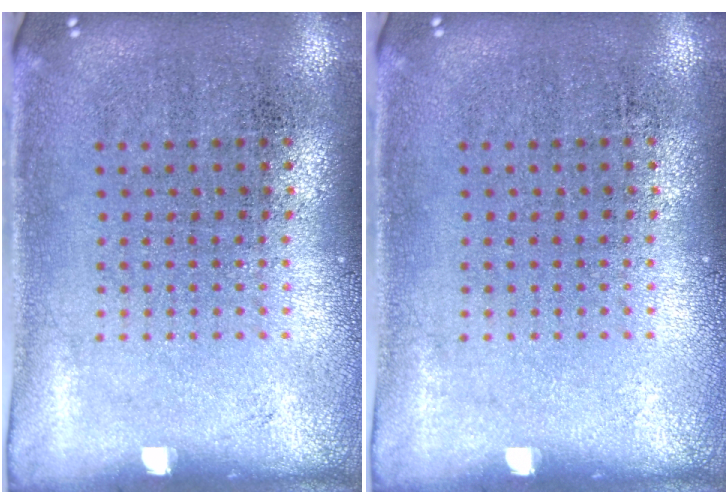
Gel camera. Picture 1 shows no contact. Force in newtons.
{"total": 0.0}